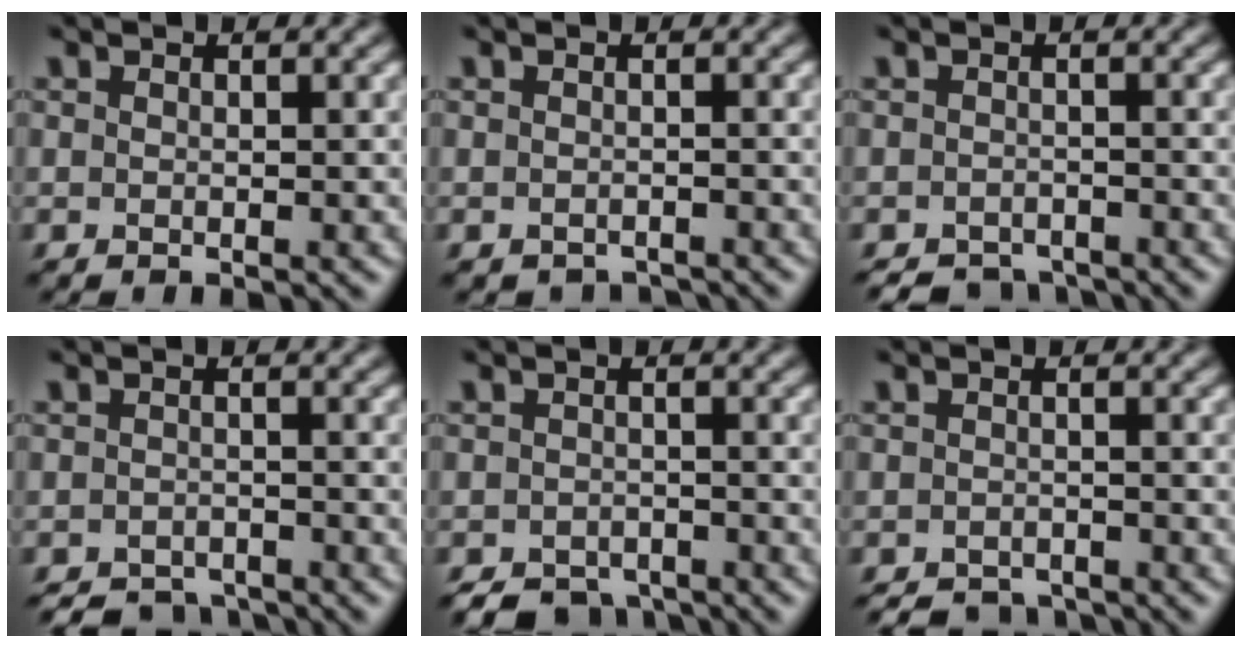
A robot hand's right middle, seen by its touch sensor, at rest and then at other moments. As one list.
[{"total": 1.7, "force": [-1.7, 0.5, 0.2], "torque": [0.000, -0.006, -0.023]}, {"total": 2.9, "force": [-2.7, 1.0, 0.6], "torque": [-0.001, -0.005, -0.046]}, {"total": 3.2, "force": [-3.0, 0.9, 0.6], "torque": [-0.001, -0.005, -0.050]}, {"total": 3.4, "force": [-3.0, 1.4, 0.9], "torque": [-0.004, -0.006, -0.052]}, {"total": 2.7, "force": [-2.6, 0.8, 0.5], "torque": [0.000, -0.004, -0.043]}]